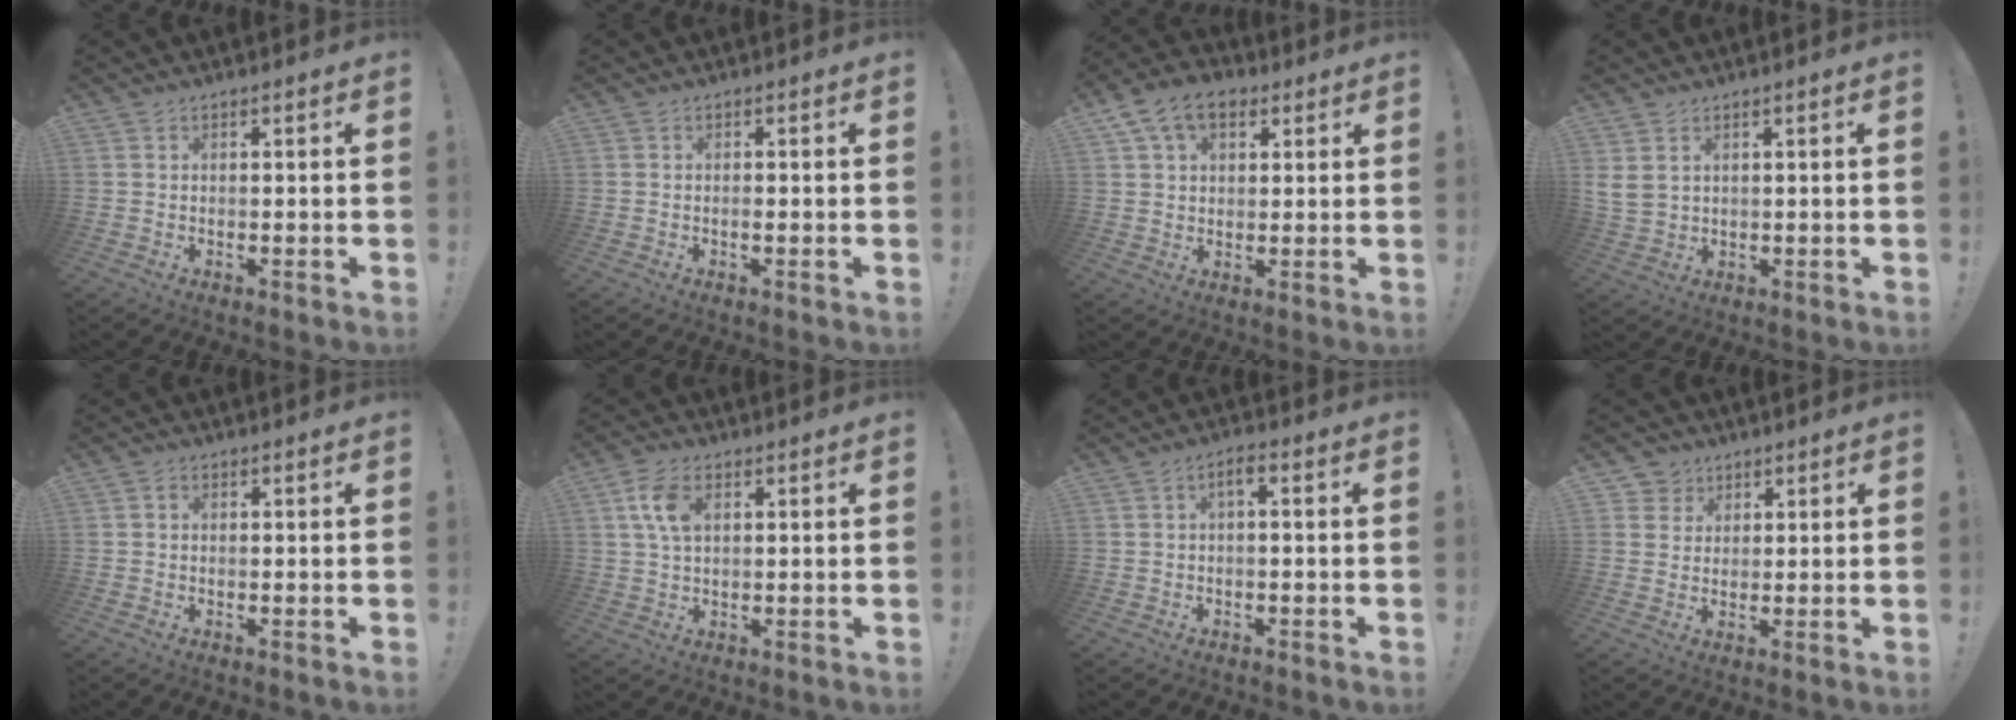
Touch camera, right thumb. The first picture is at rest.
{"total": 0.9, "force": [-0.5, 0.1, 0.7], "torque": [-0.016, 0.000, -0.009]}
{"total": 10.3, "force": [4.8, 6.9, 6.0], "torque": [-0.104, -0.003, 0.093]}
{"total": 4.5, "force": [2.3, 3.1, 2.4], "torque": [-0.047, -0.008, 0.045]}
{"total": 0.8, "force": [-0.1, 0.7, 0.4], "torque": [-0.009, 0.004, -0.001]}
{"total": 7.5, "force": [2.2, 4.4, 5.7], "torque": [-0.123, 0.005, 0.040]}
{"total": 2.6, "force": [-0.5, 0.6, 2.4], "torque": [-0.045, 0.006, -0.010]}
{"total": 4.6, "force": [2.5, 3.8, 0.3], "torque": [0.000, -0.017, 0.047]}